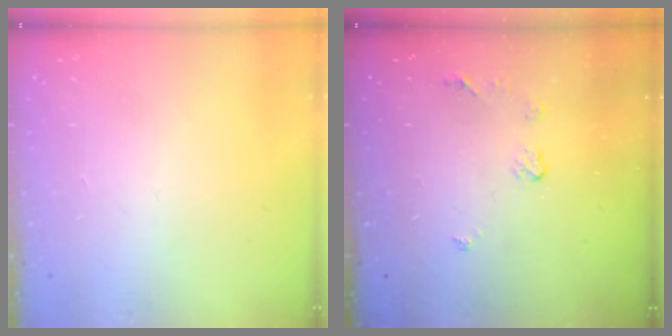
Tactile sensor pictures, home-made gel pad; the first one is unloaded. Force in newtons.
{"total": 3.6, "press": 3.5, "slide": 0.6}